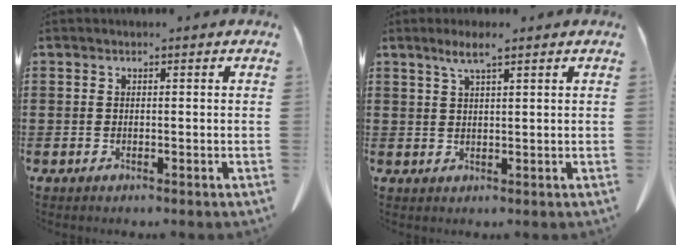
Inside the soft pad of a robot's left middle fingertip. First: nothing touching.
{"total": 3.2, "force": [2.0, 0.2, 2.4], "torque": [-0.052, 0.003, 0.034]}